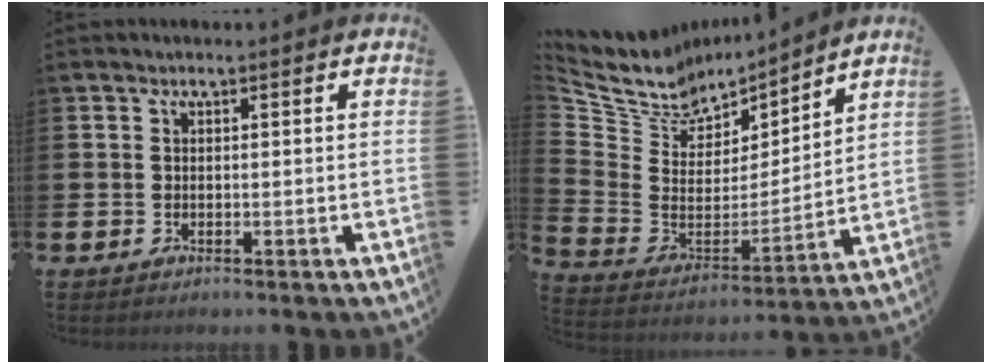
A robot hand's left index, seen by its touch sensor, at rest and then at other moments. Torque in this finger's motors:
{"motor_torque": [0.78, -1.36, 0.23, 0.01]}